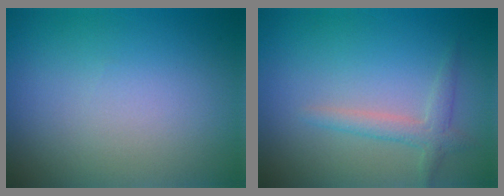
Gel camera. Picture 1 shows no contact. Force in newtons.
{"total": 2.0, "press": 2.0, "slide": 0.2}